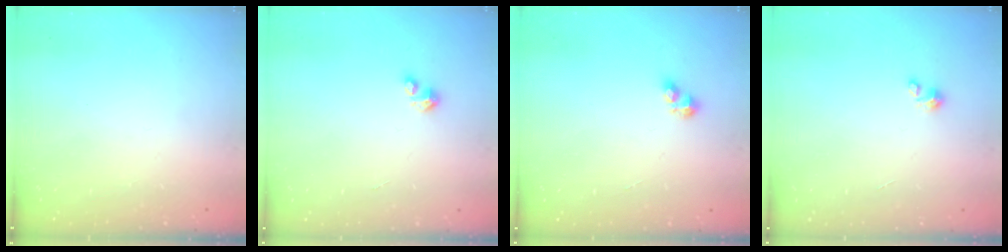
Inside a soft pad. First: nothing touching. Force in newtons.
{"total": 2.1, "press": 2.0, "slide": 0.5}
{"total": 3.0, "press": 2.9, "slide": 0.5}
{"total": 0.8, "press": 0.7, "slide": 0.3}